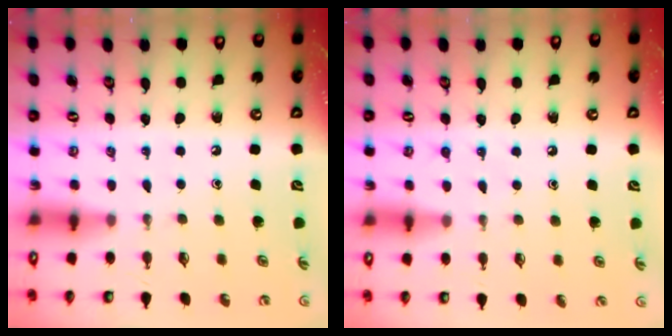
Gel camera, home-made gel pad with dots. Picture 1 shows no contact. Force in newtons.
{"total": 6.1, "press": 6.1, "slide": 0.6}